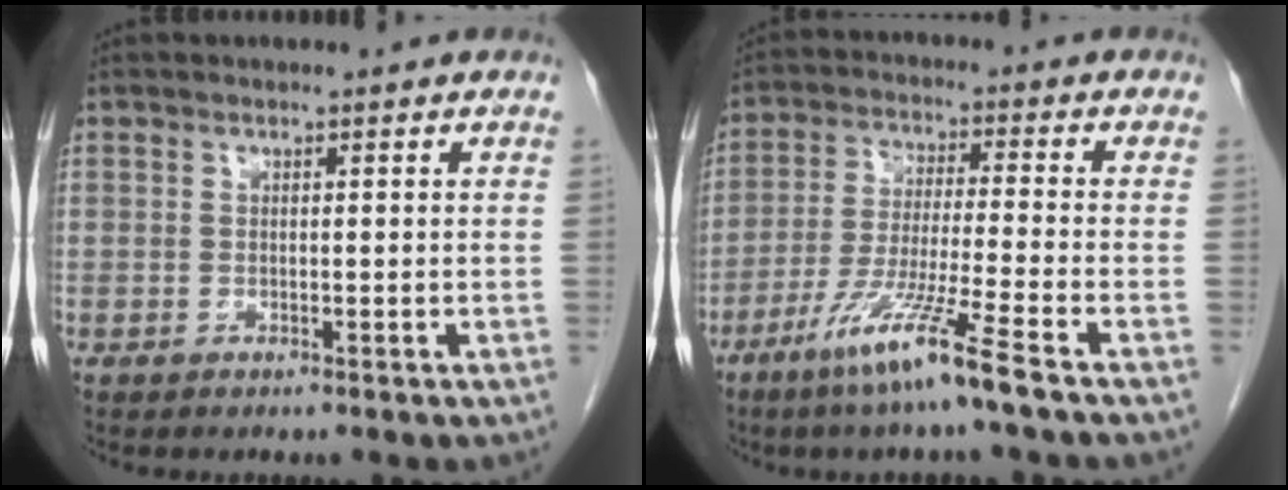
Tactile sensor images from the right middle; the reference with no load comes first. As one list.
[{"total": 10.1, "force": [-6.4, -1.3, 7.7], "torque": [-0.150, -0.034, -0.127]}]